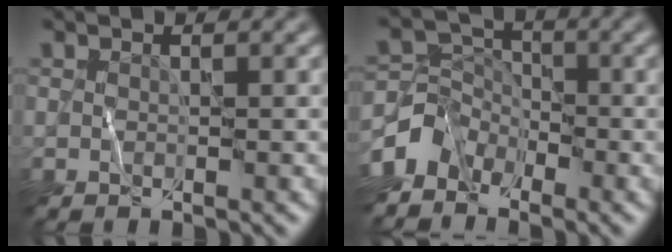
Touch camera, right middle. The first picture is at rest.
{"total": 4.0, "force": [-3.0, 2.4, 1.2], "torque": [-0.019, 0.002, -0.073]}